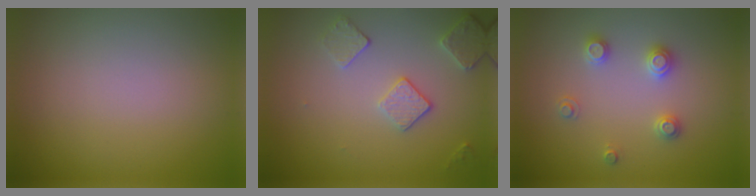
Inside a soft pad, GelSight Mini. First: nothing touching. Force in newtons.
{"total": 2.7, "press": 2.7, "slide": 0.7}
{"total": 2.3, "press": 2.3, "slide": 0.2}